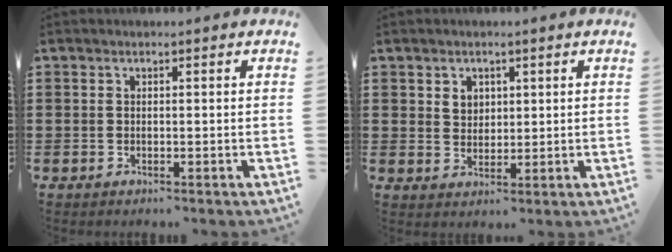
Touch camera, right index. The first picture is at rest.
{"total": 2.5, "force": [1.4, 2.0, 0.6], "torque": [-0.020, 0.007, 0.027]}